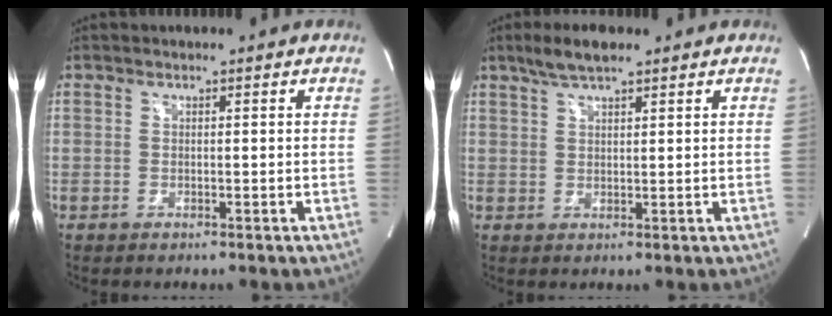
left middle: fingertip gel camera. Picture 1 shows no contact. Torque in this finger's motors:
{"motor_torque": [0.35, -0.16, -0.06, 0.01]}